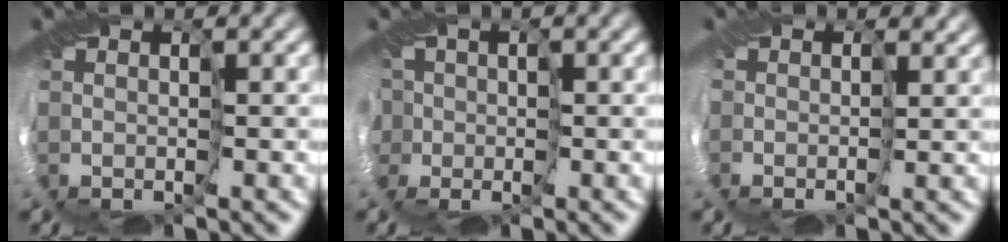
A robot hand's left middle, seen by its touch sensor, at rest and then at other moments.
{"total": 5.3, "force": [-0.5, 4.5, 2.8], "torque": [-0.067, 0.006, -0.021]}
{"total": 1.7, "force": [1.5, 0.7, 0.2], "torque": [-0.008, 0.003, 0.024]}